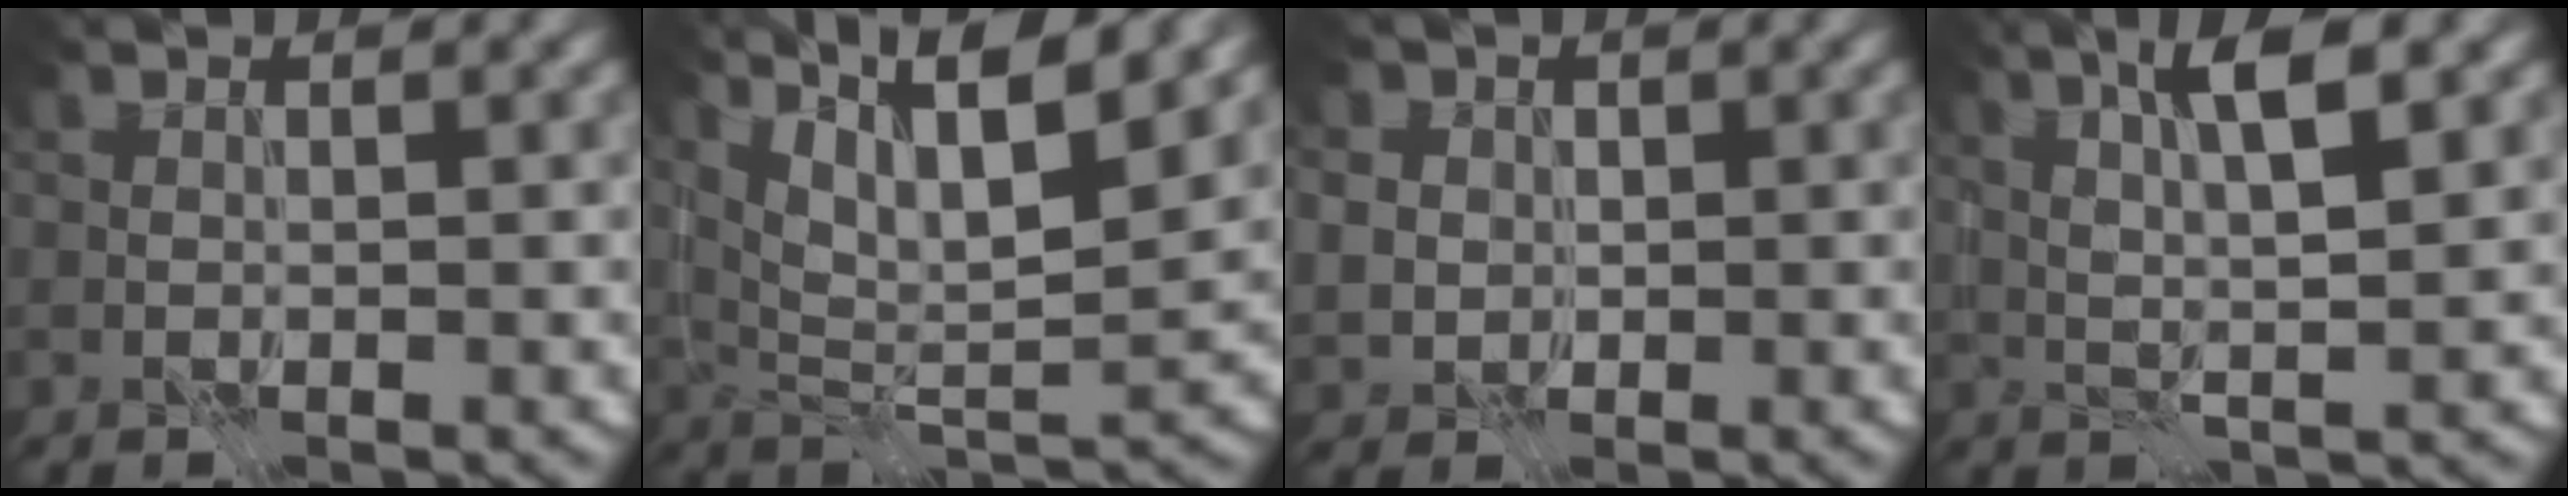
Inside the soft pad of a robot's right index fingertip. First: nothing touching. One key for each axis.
{"total": 12.7, "fx": 7.9, "fy": 3.5, "fz": 9.3, "tx": -0.161, "ty": 0.018, "tz": 0.102}
{"total": 4.1, "fx": 1.1, "fy": 3.7, "fz": 1.3, "tx": -0.026, "ty": 0.012, "tz": 0.007}
{"total": 5.9, "fx": 2.4, "fy": 1.1, "fz": 5.2, "tx": -0.094, "ty": 0.002, "tz": 0.045}